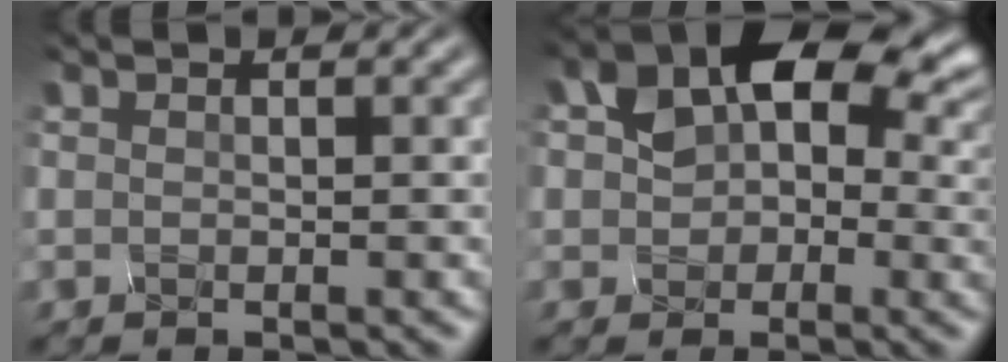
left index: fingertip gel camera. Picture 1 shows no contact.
{"total": 6.6, "force": [0.8, 4.8, 4.5], "torque": [-0.078, 0.012, 0.028]}